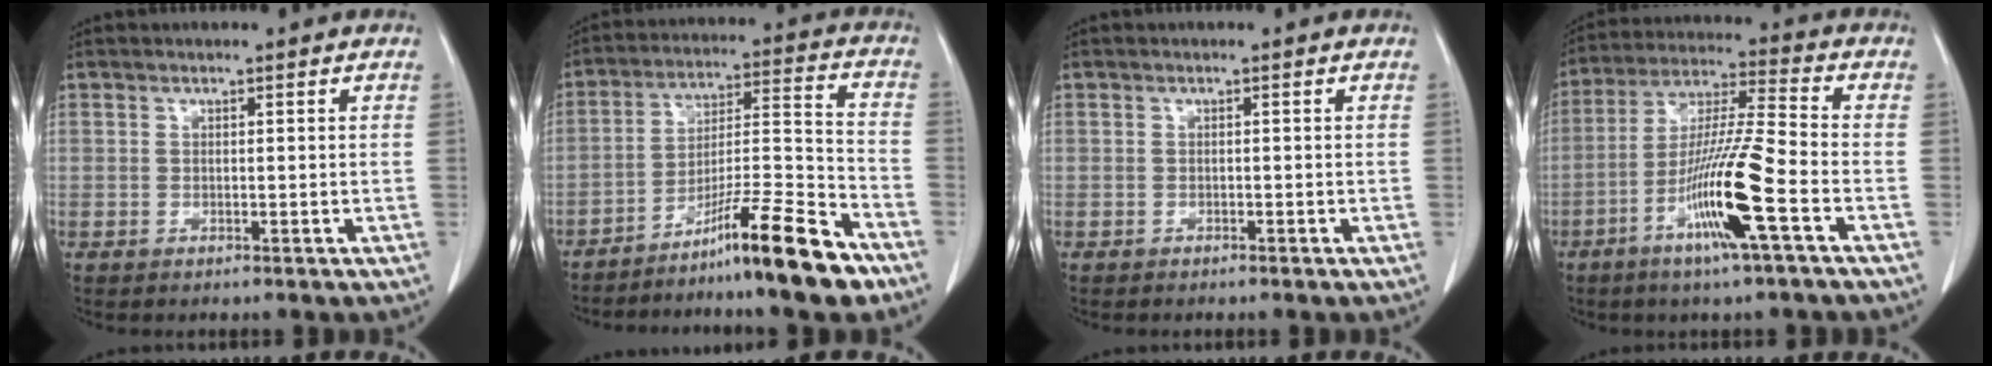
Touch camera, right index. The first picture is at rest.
{"total": 14.7, "force": [-10.6, -0.5, 10.1], "torque": [-0.162, 0.001, -0.179]}
{"total": 0.0}
{"total": 13.7, "force": [-5.7, -0.4, 12.5], "torque": [-0.244, -0.010, -0.110]}